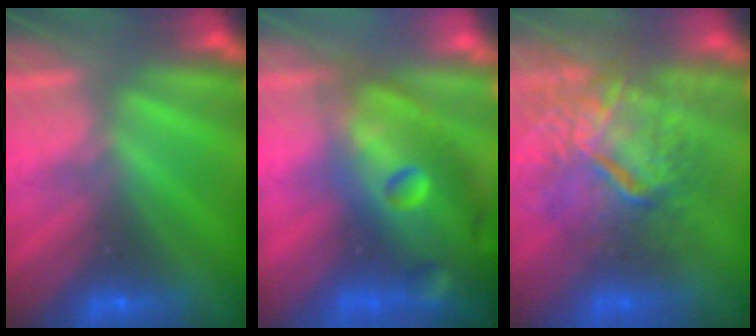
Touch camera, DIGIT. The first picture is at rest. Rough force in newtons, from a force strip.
{"total": 7.6}
{"total": 9.7}